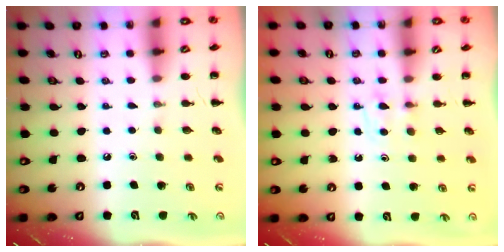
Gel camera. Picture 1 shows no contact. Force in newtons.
{"total": 3.3, "press": 2.9, "slide": 1.6}